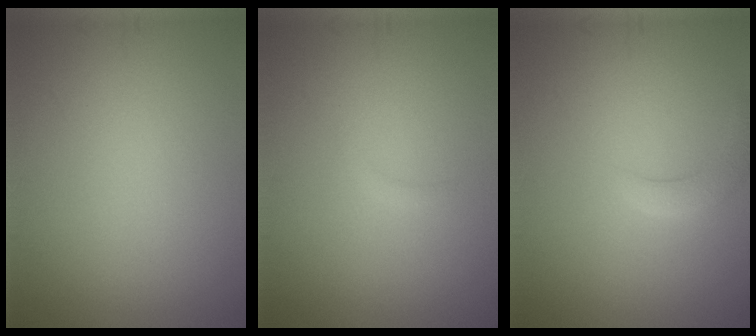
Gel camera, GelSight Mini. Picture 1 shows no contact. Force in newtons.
{"total": 0.5, "press": 0.5, "slide": 0.1}
{"total": 2.1, "press": 2.1, "slide": 0.3}